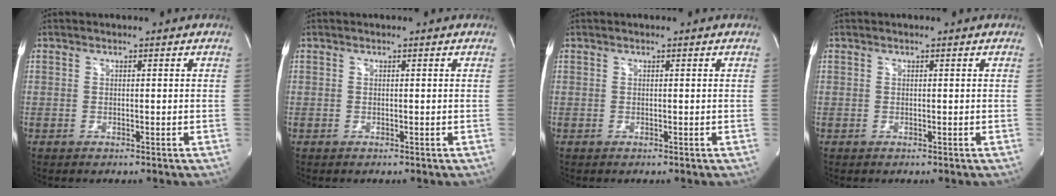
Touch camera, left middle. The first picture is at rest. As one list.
[{"total": 0.0}, {"total": 0.0}, {"total": 0.0}]